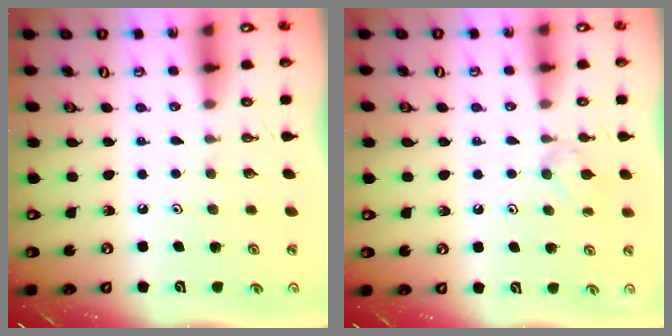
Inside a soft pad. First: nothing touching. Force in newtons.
{"total": 5.7, "press": 5.6, "slide": 0.9}